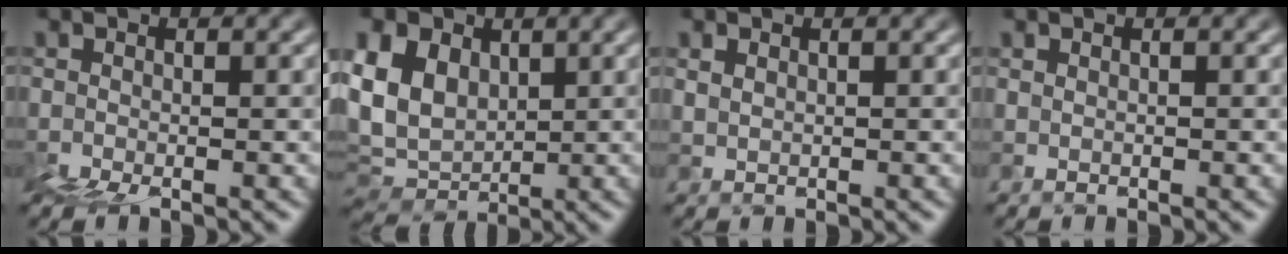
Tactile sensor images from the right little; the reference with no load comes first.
{"total": 7.8, "force": [4.1, 5.4, 3.9], "torque": [-0.107, 0.034, 0.074]}
{"total": 1.8, "force": [1.5, -0.4, -0.9], "torque": [0.026, 0.008, 0.034]}
{"total": 1.2, "force": [0.8, -0.3, -0.7], "torque": [0.022, 0.002, 0.021]}